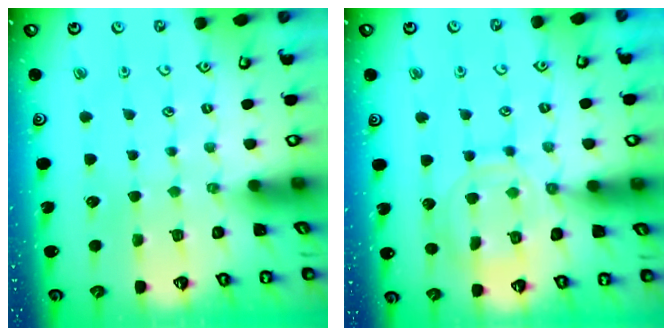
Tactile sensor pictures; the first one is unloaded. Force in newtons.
{"total": 12.3, "press": 12.2, "slide": 0.8}